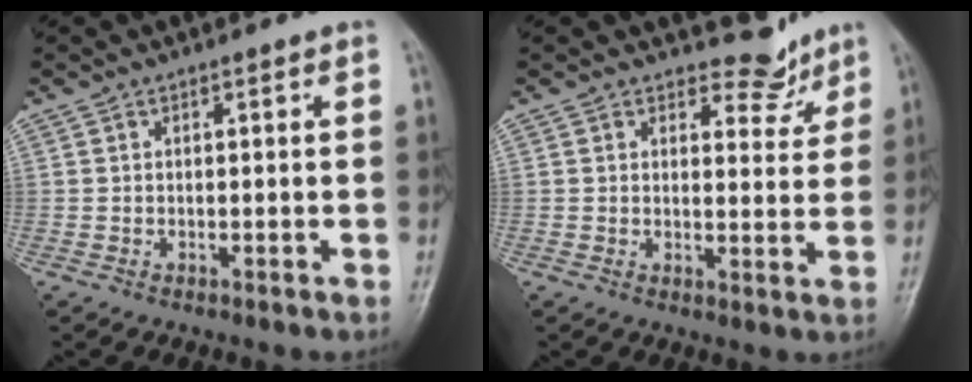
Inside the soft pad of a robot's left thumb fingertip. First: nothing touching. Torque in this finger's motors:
{"motor_torque": [0.02, -0.08, -0.23, -0.26, 0.03]}